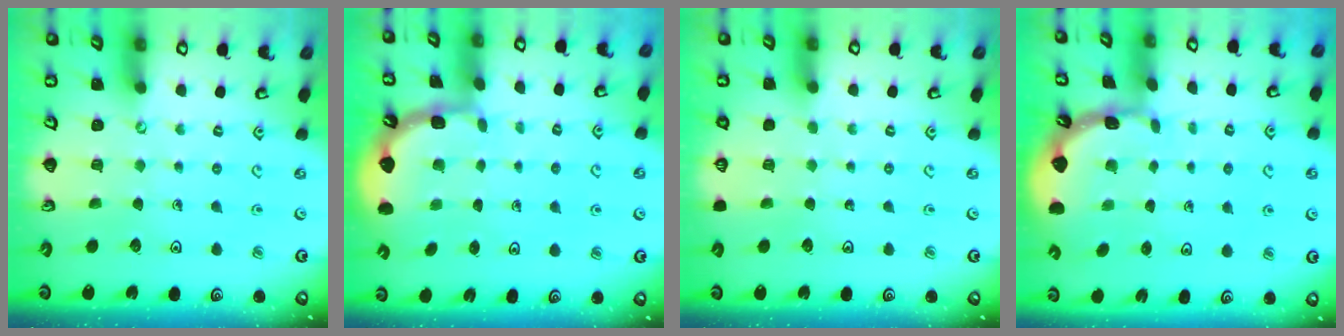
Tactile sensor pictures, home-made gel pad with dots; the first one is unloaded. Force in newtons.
{"total": 2.0, "press": 2.0, "slide": 0.2}
{"total": 0.0}
{"total": 1.7, "press": 1.7, "slide": 0.2}